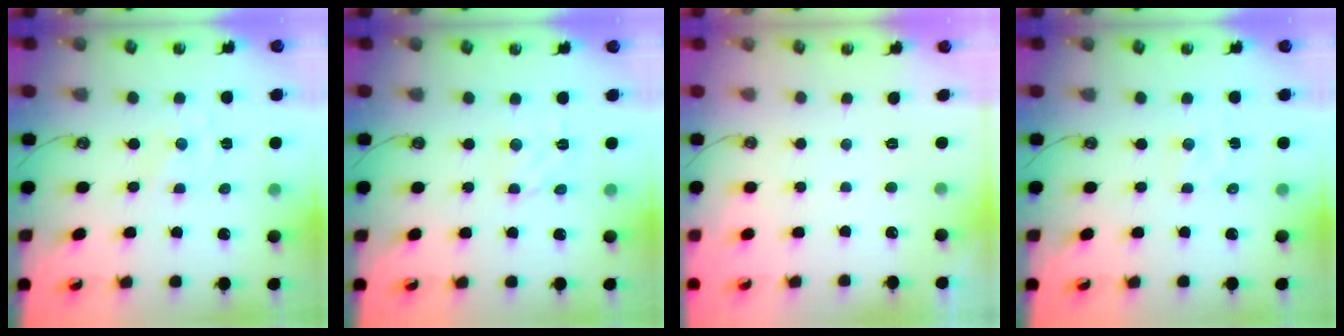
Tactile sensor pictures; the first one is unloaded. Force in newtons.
{"total": 3.2, "press": 3.2, "slide": 0.2}
{"total": 0.0}
{"total": 2.6, "press": 2.6, "slide": 0.4}